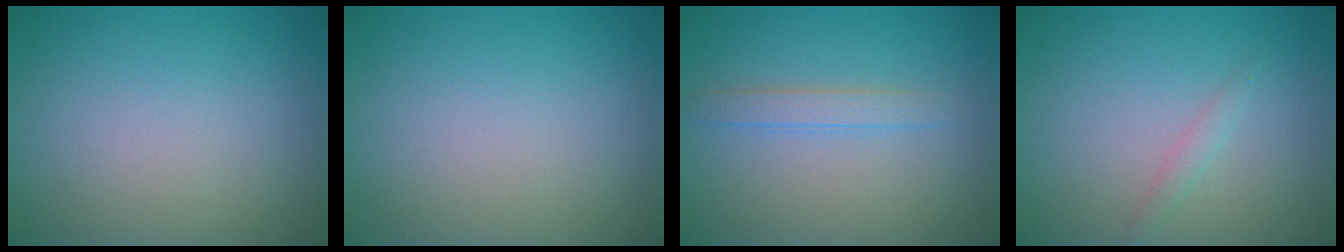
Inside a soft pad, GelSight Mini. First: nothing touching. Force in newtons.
{"total": 0.0}
{"total": 1.8, "press": 1.8, "slide": 0.0}
{"total": 1.0, "press": 1.0, "slide": 0.0}